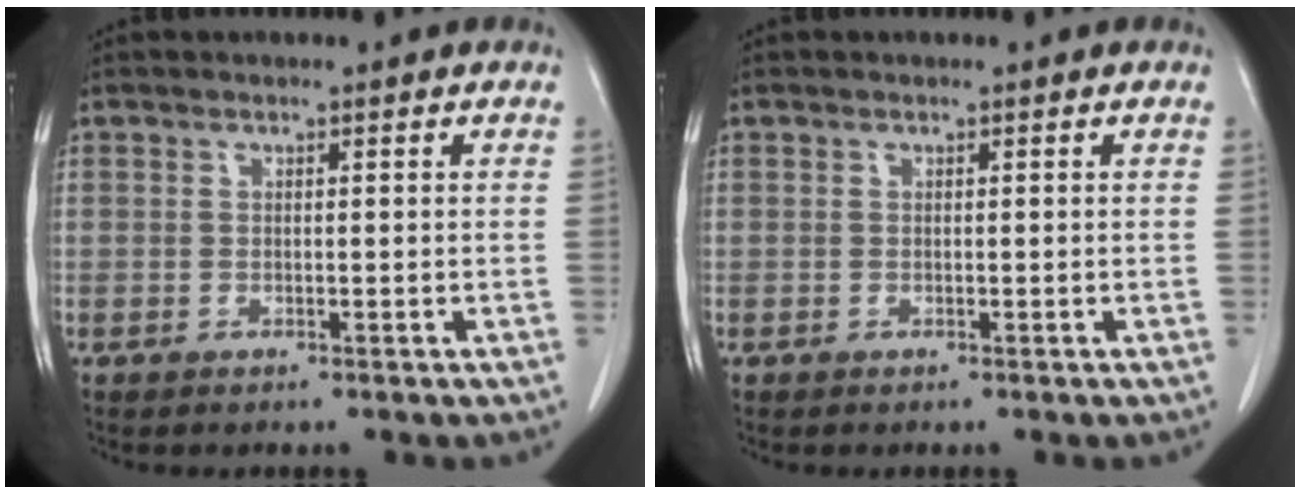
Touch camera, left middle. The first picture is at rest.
{"total": 0.0}